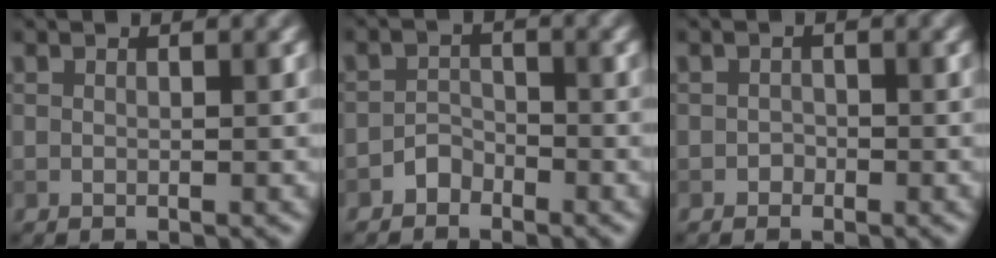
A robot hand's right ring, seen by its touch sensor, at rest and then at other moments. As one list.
[{"total": 1.5, "force": [-1.2, 0.9, 0.2], "torque": [0.001, 0.010, -0.023]}, {"total": 0.8, "force": [-0.4, 0.7, 0.1], "torque": [0.005, -0.001, -0.007]}]